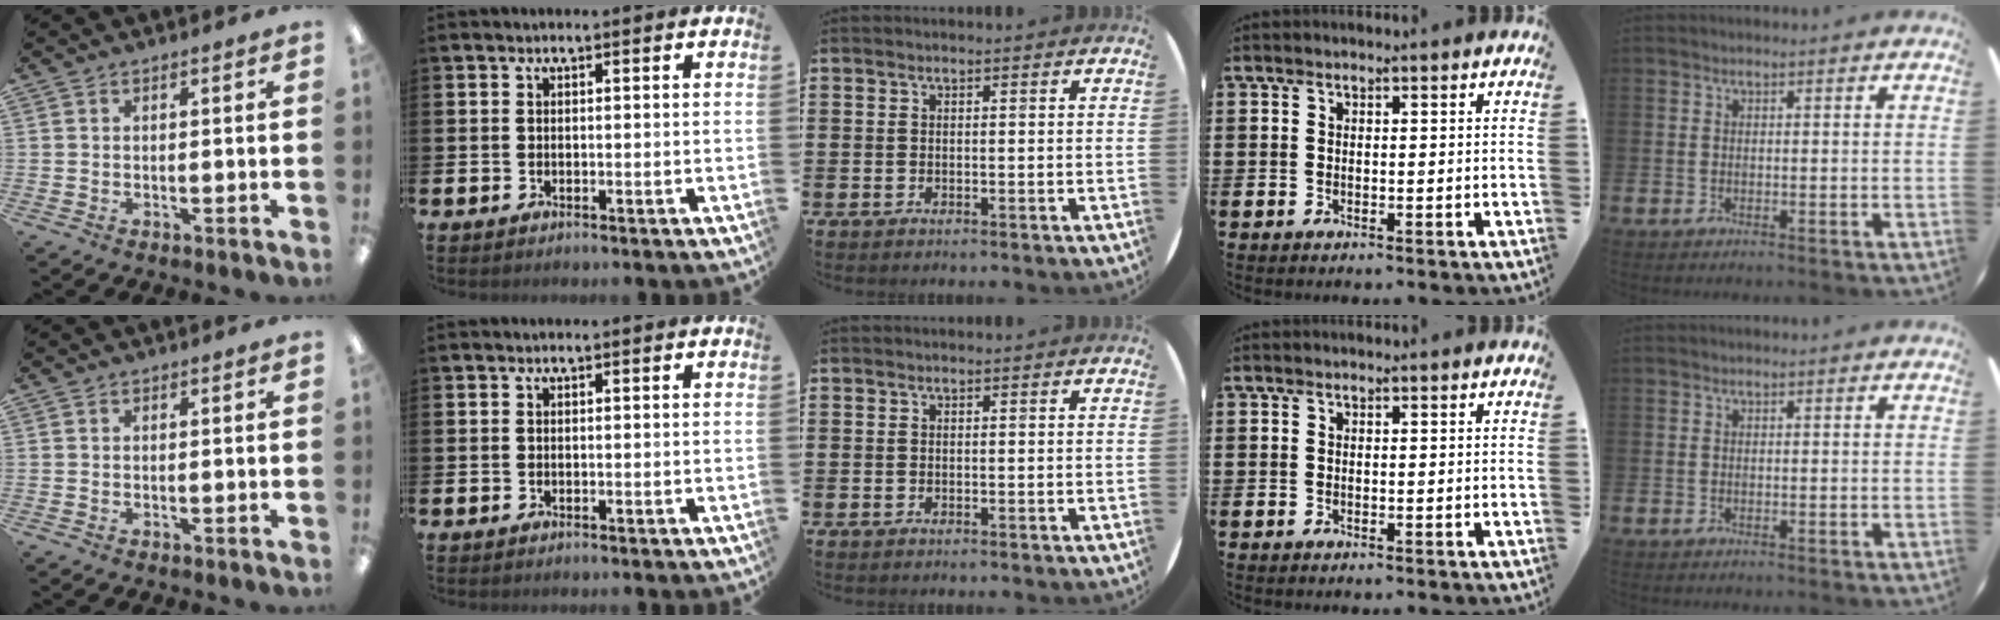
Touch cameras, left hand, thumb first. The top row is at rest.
{}